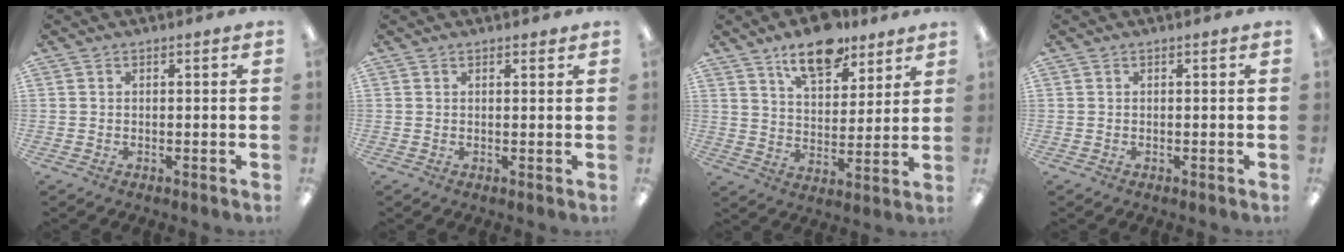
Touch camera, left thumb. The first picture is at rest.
{"total": 1.1, "force": [0.9, 0.4, 0.5], "torque": [-0.004, -0.004, 0.015]}
{"total": 13.3, "force": [9.9, 5.9, 6.7], "torque": [-0.093, -0.054, 0.173]}
{"total": 0.0}